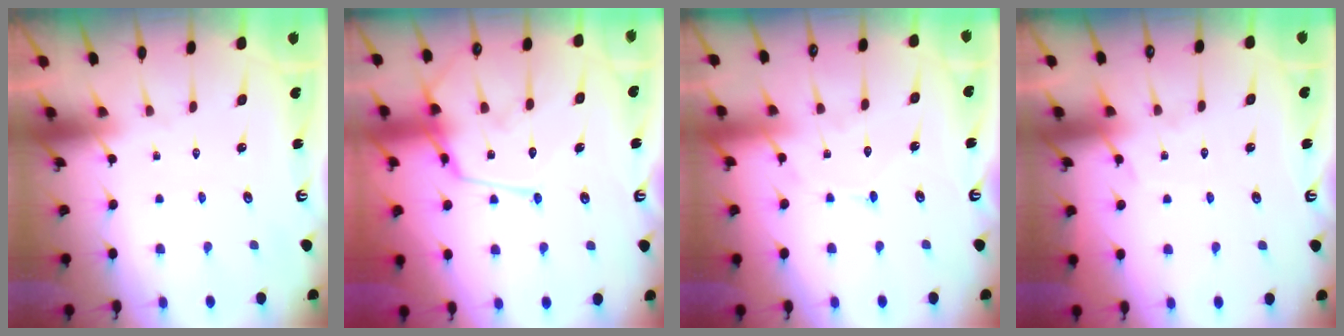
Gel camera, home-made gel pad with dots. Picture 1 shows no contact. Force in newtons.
{"total": 16.3, "press": 16.2, "slide": 1.5}
{"total": 6.6, "press": 6.6, "slide": 0.7}
{"total": 4.6, "press": 4.6, "slide": 0.6}